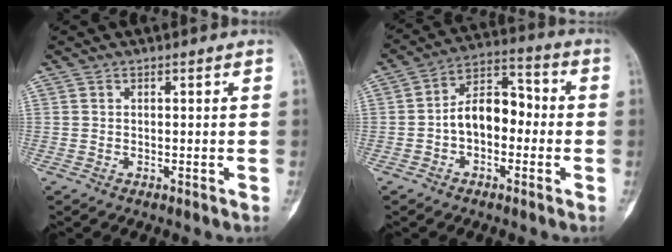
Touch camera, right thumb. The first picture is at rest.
{"total": 10.2, "force": [-1.5, 6.6, 7.6], "torque": [-0.100, 0.043, -0.040]}